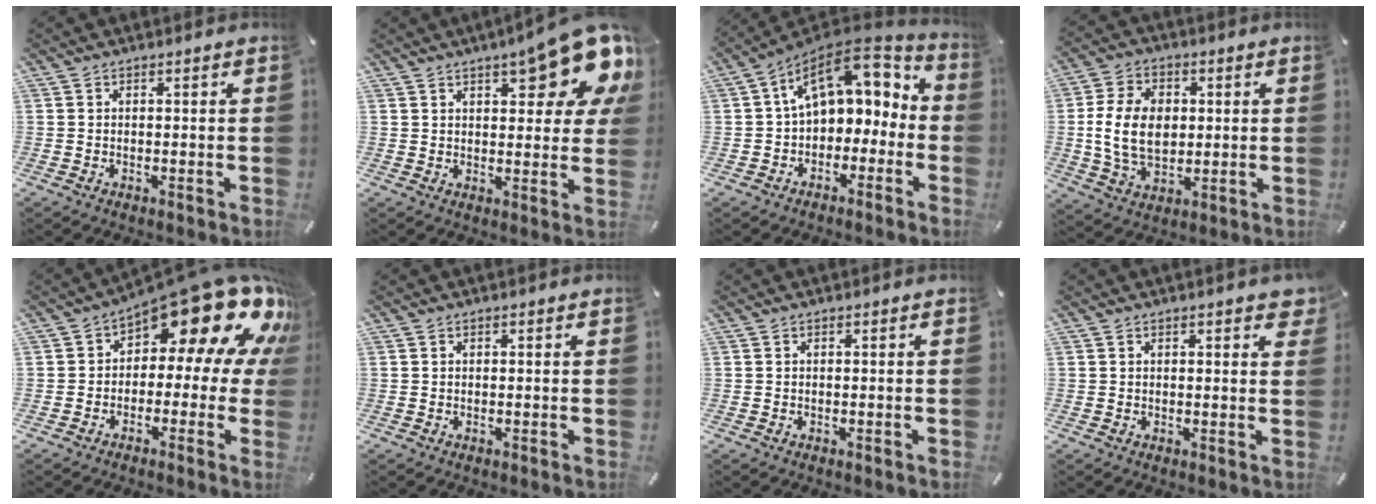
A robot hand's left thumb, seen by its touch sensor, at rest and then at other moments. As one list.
[{"total": 16.8, "force": [9.6, 5.8, 12.5], "torque": [-0.162, -0.058, 0.156]}, {"total": 14.4, "force": [4.6, 9.6, 9.7], "torque": [-0.156, -0.022, 0.084]}, {"total": 12.8, "force": [0.4, 9.5, 8.6], "torque": [-0.185, 0.010, 0.007]}, {"total": 21.2, "force": [10.8, 9.3, 15.7], "torque": [-0.224, -0.074, 0.181]}, {"total": 0.0}, {"total": 0.0}, {"total": 2.7, "force": [1.7, 0.8, 1.9], "torque": [-0.027, -0.005, 0.027]}]